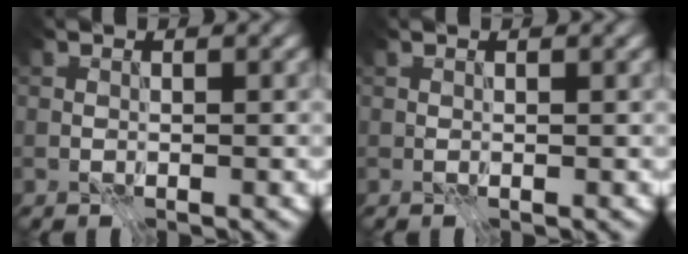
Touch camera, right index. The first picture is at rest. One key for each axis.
{"total": 0.0}